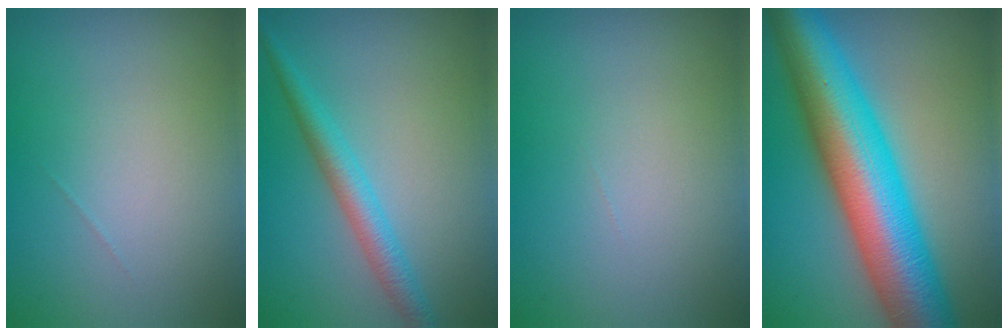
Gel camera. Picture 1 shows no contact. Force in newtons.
{"total": 2.9, "press": 2.9, "slide": 0.2}
{"total": 0.0}
{"total": 13.1, "press": 13.1, "slide": 0.2}